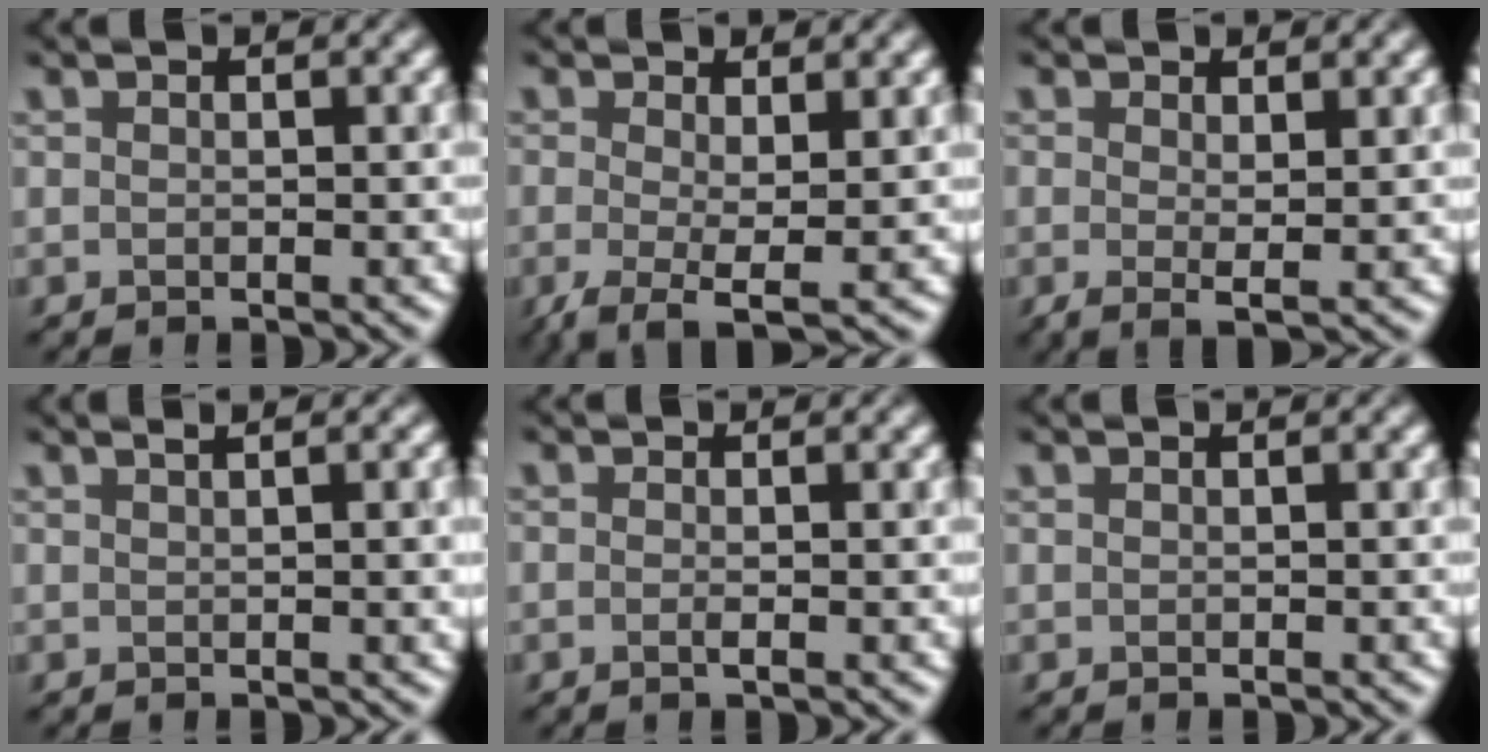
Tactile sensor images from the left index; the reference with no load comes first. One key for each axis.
{"total": 4.4, "fx": -0.8, "fy": 1.6, "fz": 4.1, "tx": -0.088, "ty": -0.008, "tz": -0.015}
{"total": 2.1, "fx": 0.4, "fy": 0.5, "fz": 2.0, "tx": -0.036, "ty": -0.001, "tz": 0.008}
{"total": 3.6, "fx": 1.1, "fy": 1.3, "fz": 3.2, "tx": -0.020, "ty": 0.017, "tz": 0.003}
{"total": 0.7, "fx": 0.0, "fy": 0.3, "fz": 0.7, "tx": -0.007, "ty": 0.003, "tz": -0.007}
{"total": 0.0}